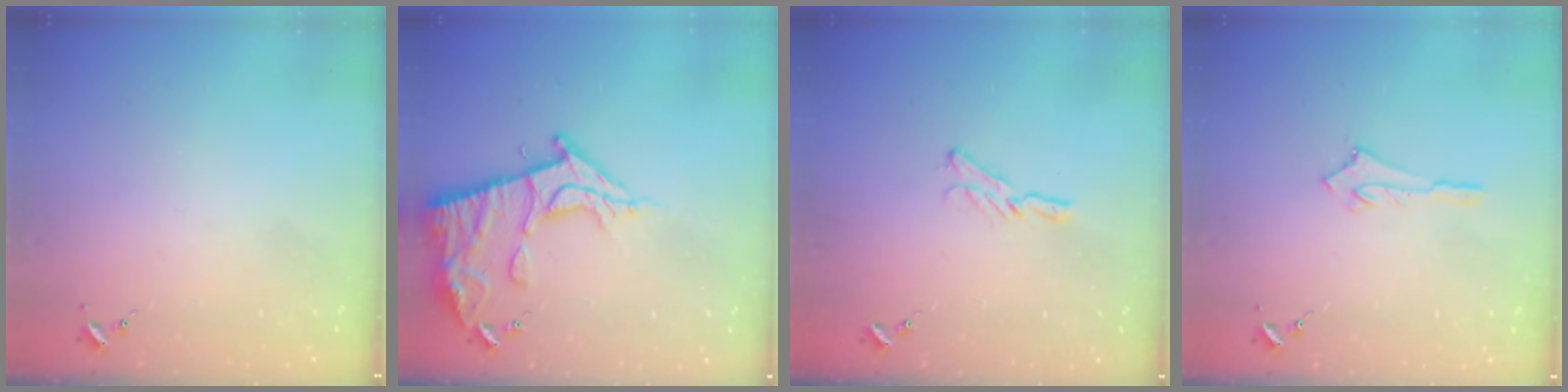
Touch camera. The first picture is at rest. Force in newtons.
{"total": 14.9, "press": 14.9, "slide": 1.5}
{"total": 5.4, "press": 5.4, "slide": 0.4}
{"total": 2.7, "press": 2.7, "slide": 0.1}